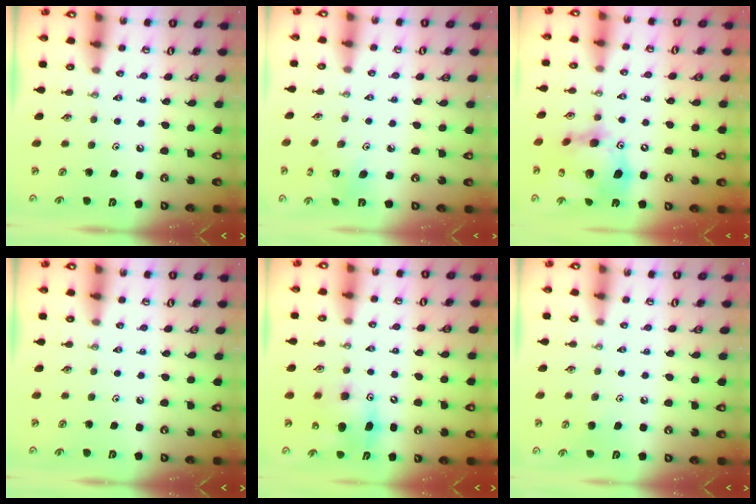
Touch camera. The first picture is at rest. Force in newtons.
{"total": 3.9, "press": 3.9, "slide": 0.1}
{"total": 19.4, "press": 19.3, "slide": 2.1}
{"total": 0.0}
{"total": 9.2, "press": 9.0, "slide": 1.9}
{"total": 5.6, "press": 5.5, "slide": 1.3}